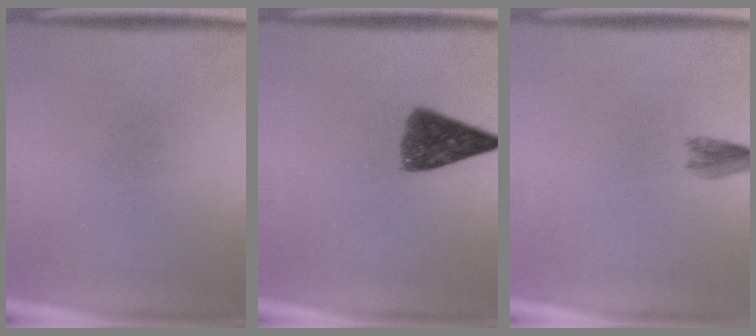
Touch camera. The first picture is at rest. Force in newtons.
{"total": 7.6}
{"total": 2.3}